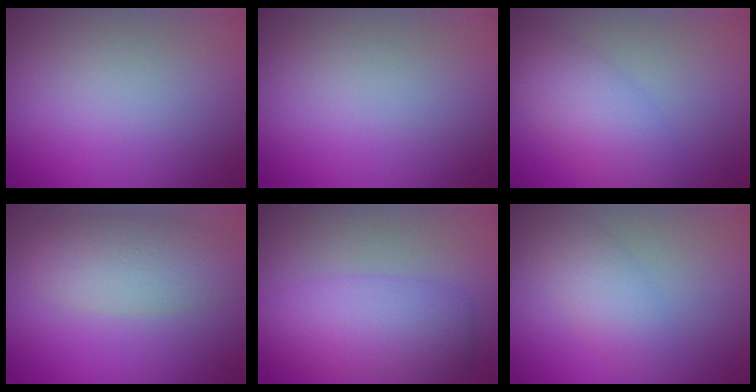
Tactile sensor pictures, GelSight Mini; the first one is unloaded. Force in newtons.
{"total": 0.0}
{"total": 4.0, "press": 4.0, "slide": 0.1}
{"total": 4.4, "press": 4.4, "slide": 0.3}
{"total": 5.0, "press": 5.0, "slide": 0.2}
{"total": 2.4, "press": 2.4, "slide": 0.1}